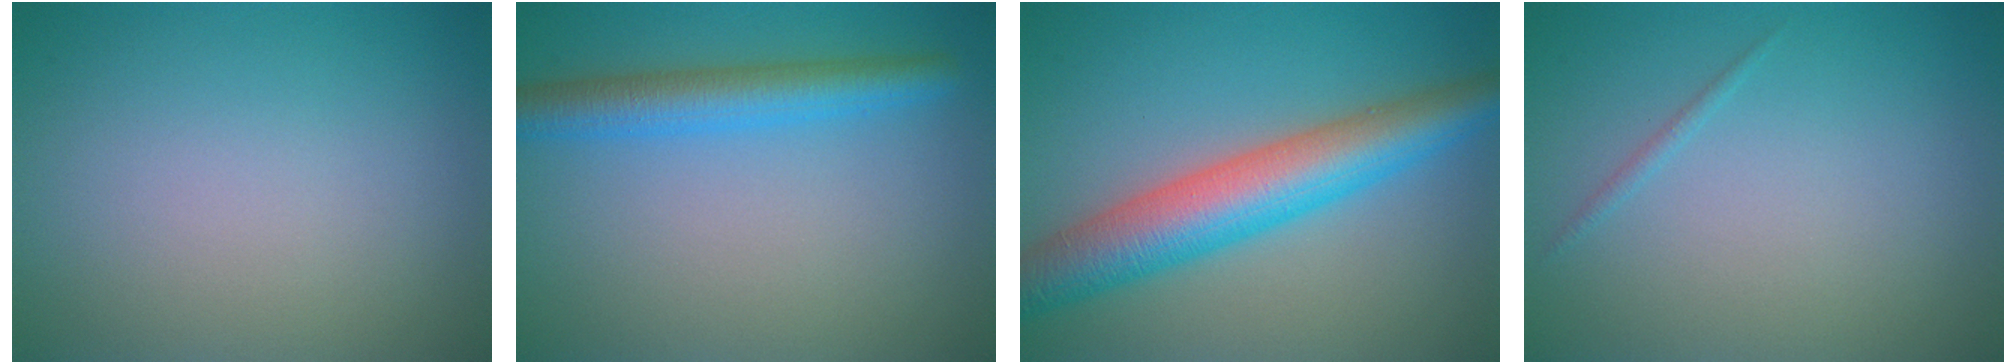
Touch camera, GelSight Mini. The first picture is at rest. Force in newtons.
{"total": 4.1, "press": 4.1, "slide": 0.3}
{"total": 7.9, "press": 7.9, "slide": 0.2}
{"total": 0.6, "press": 0.6, "slide": 0.0}